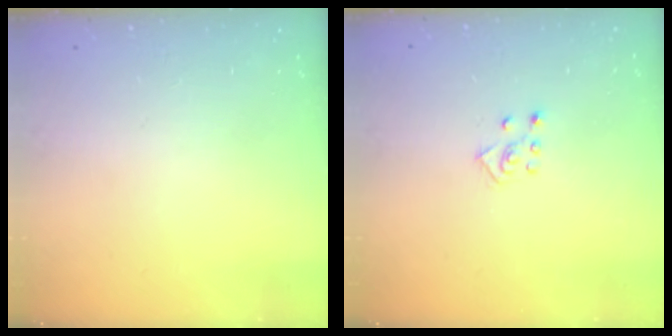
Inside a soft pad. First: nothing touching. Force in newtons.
{"total": 5.0, "press": 4.9, "slide": 0.4}